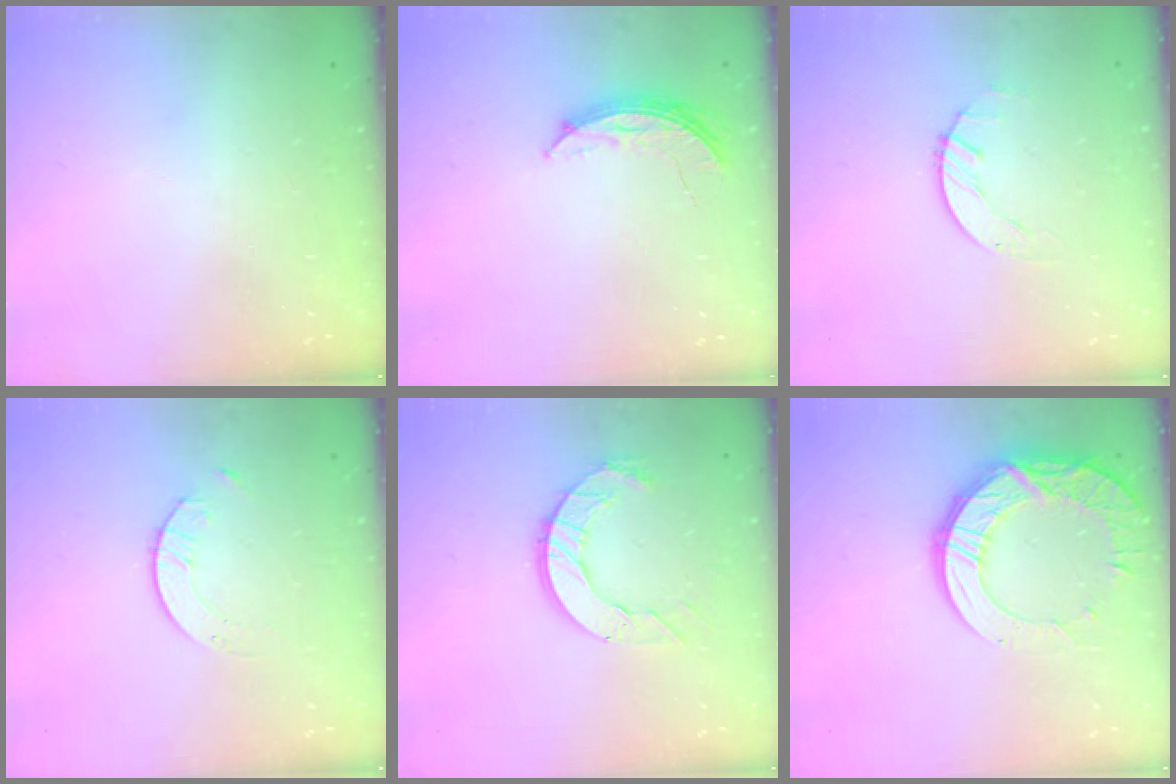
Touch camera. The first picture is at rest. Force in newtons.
{"total": 5.9, "press": 5.9, "slide": 0.4}
{"total": 0.8, "press": 0.8, "slide": 0.2}
{"total": 1.7, "press": 1.7, "slide": 0.2}
{"total": 9.8, "press": 9.7, "slide": 1.1}
{"total": 15.6, "press": 15.6, "slide": 1.1}